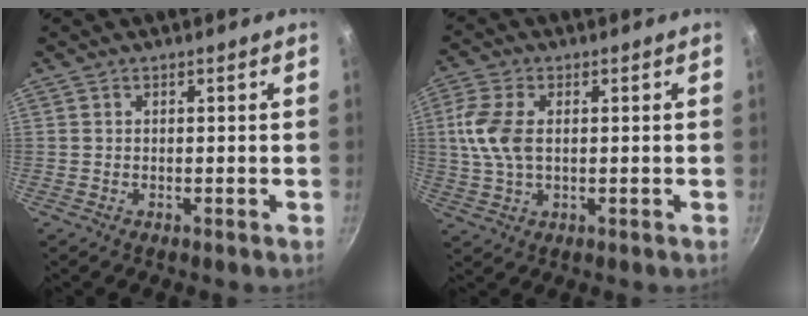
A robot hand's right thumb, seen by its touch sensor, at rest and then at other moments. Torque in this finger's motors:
{"motor_torque": [0.89, 0.84, 0.86, 0.04, 0.35]}